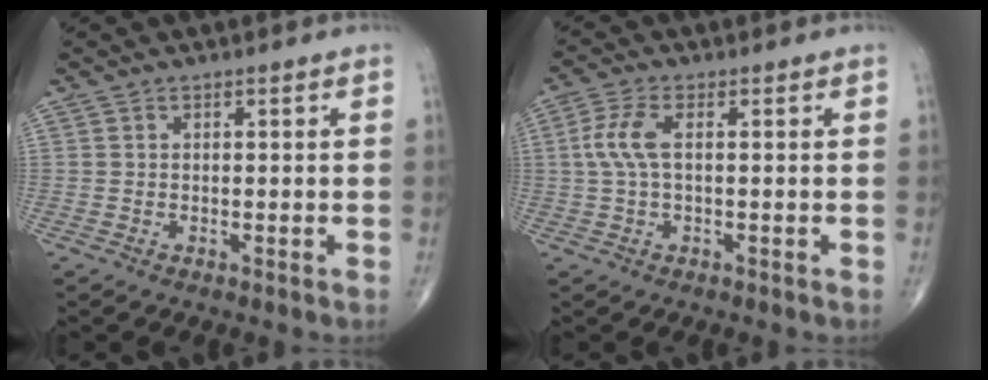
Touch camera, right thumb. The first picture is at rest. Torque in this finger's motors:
{"motor_torque": [-0.39, 0.39, 0.97, 0.17, 0.07]}